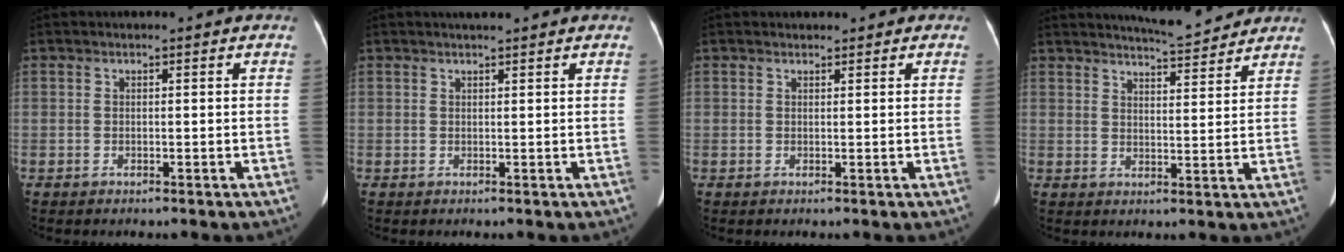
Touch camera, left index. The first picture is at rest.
{"total": 2.8, "force": [2.4, 0.1, 1.3], "torque": [-0.016, 0.017, 0.035]}
{"total": 2.2, "force": [1.9, 1.0, 0.5], "torque": [0.000, 0.016, 0.020]}
{"total": 8.8, "force": [8.4, 0.9, 2.5], "torque": [-0.041, 0.002, 0.112]}